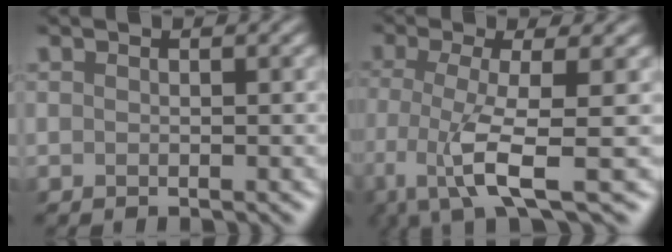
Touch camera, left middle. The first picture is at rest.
{"total": 6.5, "force": [-1.9, 1.6, 6.0], "torque": [-0.120, -0.014, -0.043]}